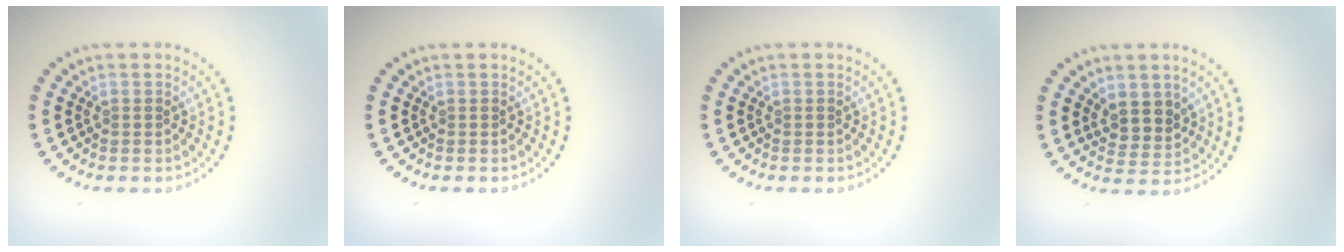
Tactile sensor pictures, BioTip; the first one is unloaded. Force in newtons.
{"total": 0.0}
{"total": 0.0}
{"total": 2.8, "press": 2.4, "slide": 1.4}